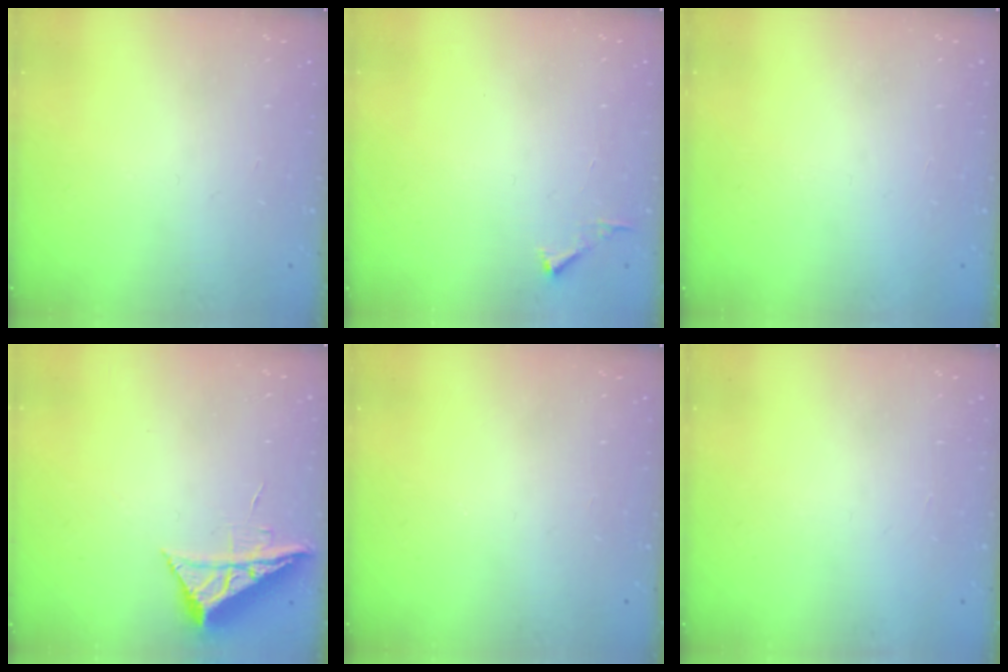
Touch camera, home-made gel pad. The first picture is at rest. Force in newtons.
{"total": 2.8, "press": 2.8, "slide": 0.3}
{"total": 1.5, "press": 1.5, "slide": 0.1}
{"total": 7.1, "press": 7.1, "slide": 0.2}
{"total": 0.0}
{"total": 1.5, "press": 1.5, "slide": 0.1}